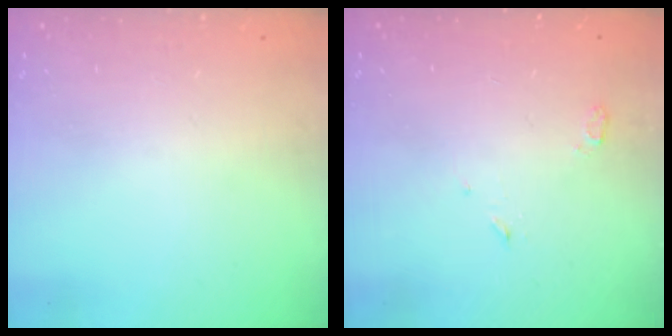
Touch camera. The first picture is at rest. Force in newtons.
{"total": 2.8, "press": 2.7, "slide": 0.7}